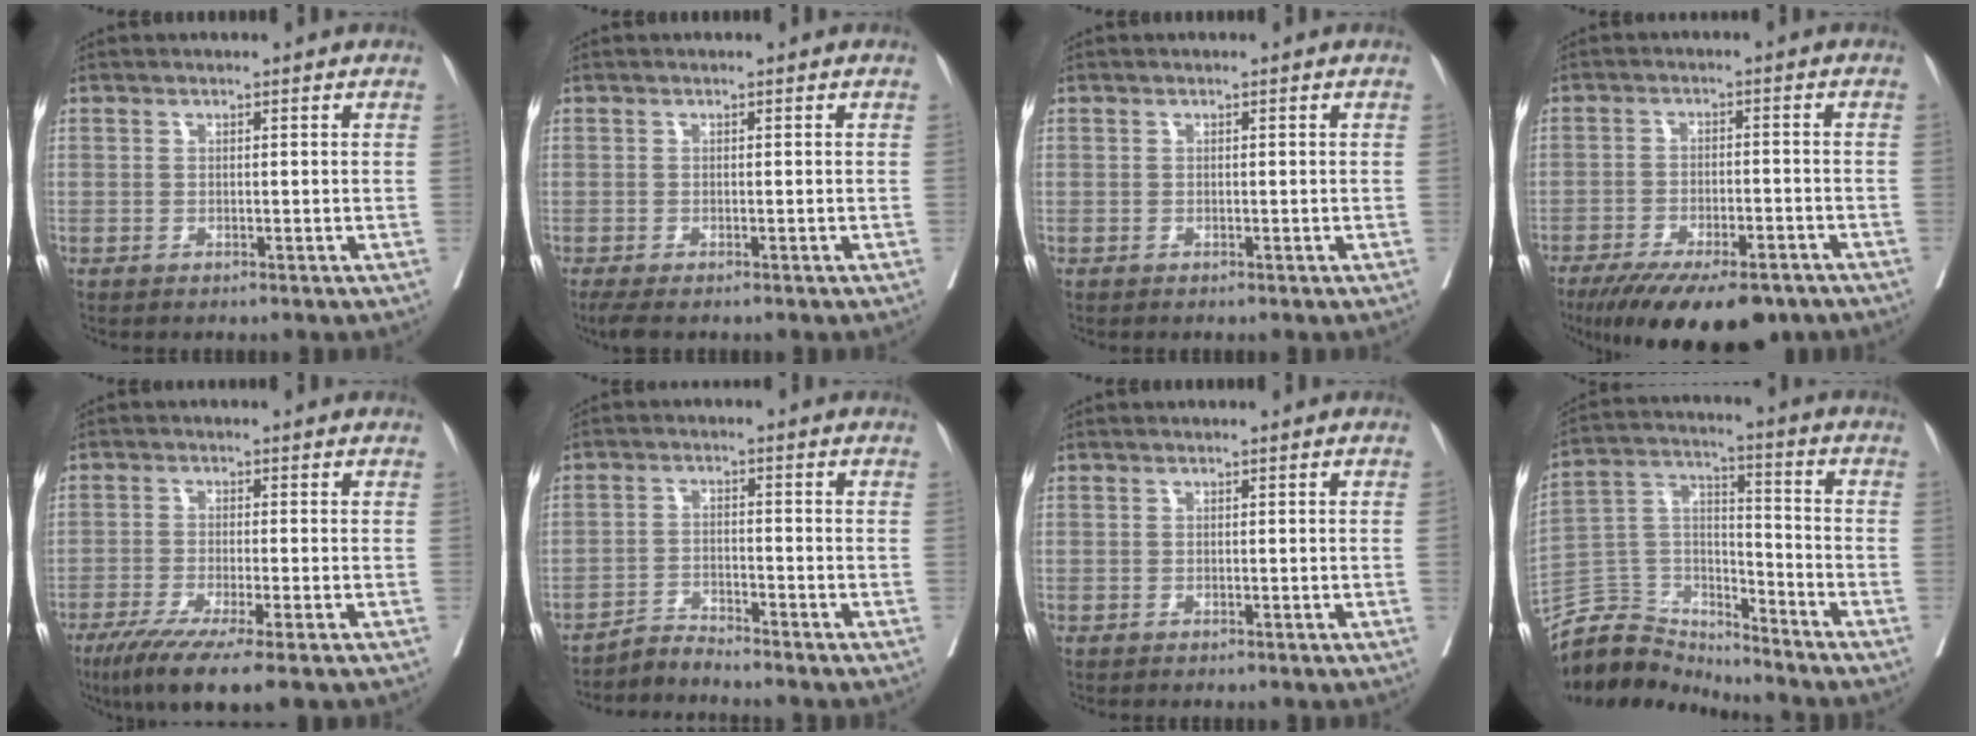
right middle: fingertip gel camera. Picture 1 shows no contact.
{"total": 3.0, "force": [-2.2, 1.0, 1.8], "torque": [-0.035, -0.014, -0.036]}
{"total": 0.0}
{"total": 15.9, "force": [-12.1, 4.5, 9.3], "torque": [-0.143, -0.020, -0.178]}
{"total": 9.6, "force": [-6.4, 0.3, 7.2], "torque": [-0.110, -0.023, -0.101]}
{"total": 3.2, "force": [-3.1, -0.7, -0.5], "torque": [0.010, -0.016, -0.057]}
{"total": 0.0}
{"total": 10.6, "force": [-10.4, 1.9, -0.8], "torque": [0.018, 0.049, -0.206]}